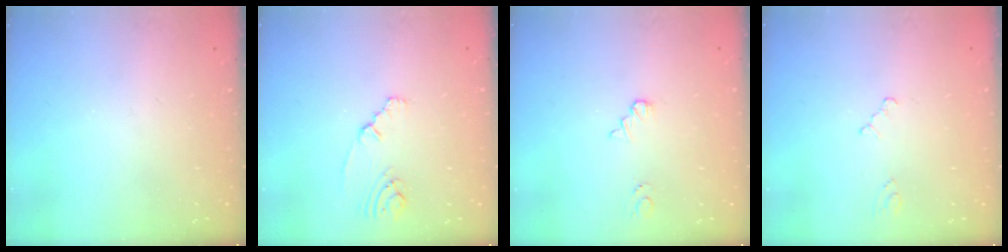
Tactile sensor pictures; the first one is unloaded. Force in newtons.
{"total": 2.1, "press": 2.1, "slide": 0.4}
{"total": 1.4, "press": 1.4, "slide": 0.2}
{"total": 0.0}